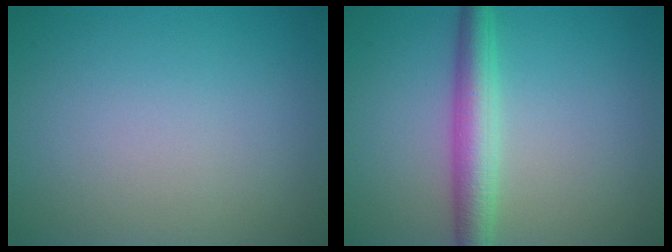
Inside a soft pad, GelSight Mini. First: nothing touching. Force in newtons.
{"total": 4.3, "press": 4.3, "slide": 0.1}